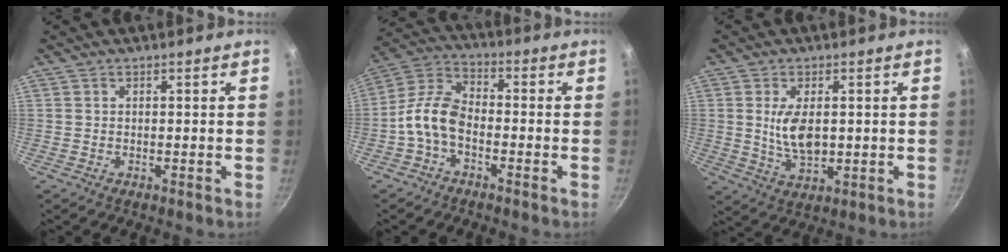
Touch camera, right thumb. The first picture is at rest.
{"total": 8.8, "force": [-2.9, 5.0, 6.6], "torque": [-0.132, 0.041, -0.074]}
{"total": 7.4, "force": [0.7, 4.0, 6.3], "torque": [-0.108, -0.017, 0.019]}